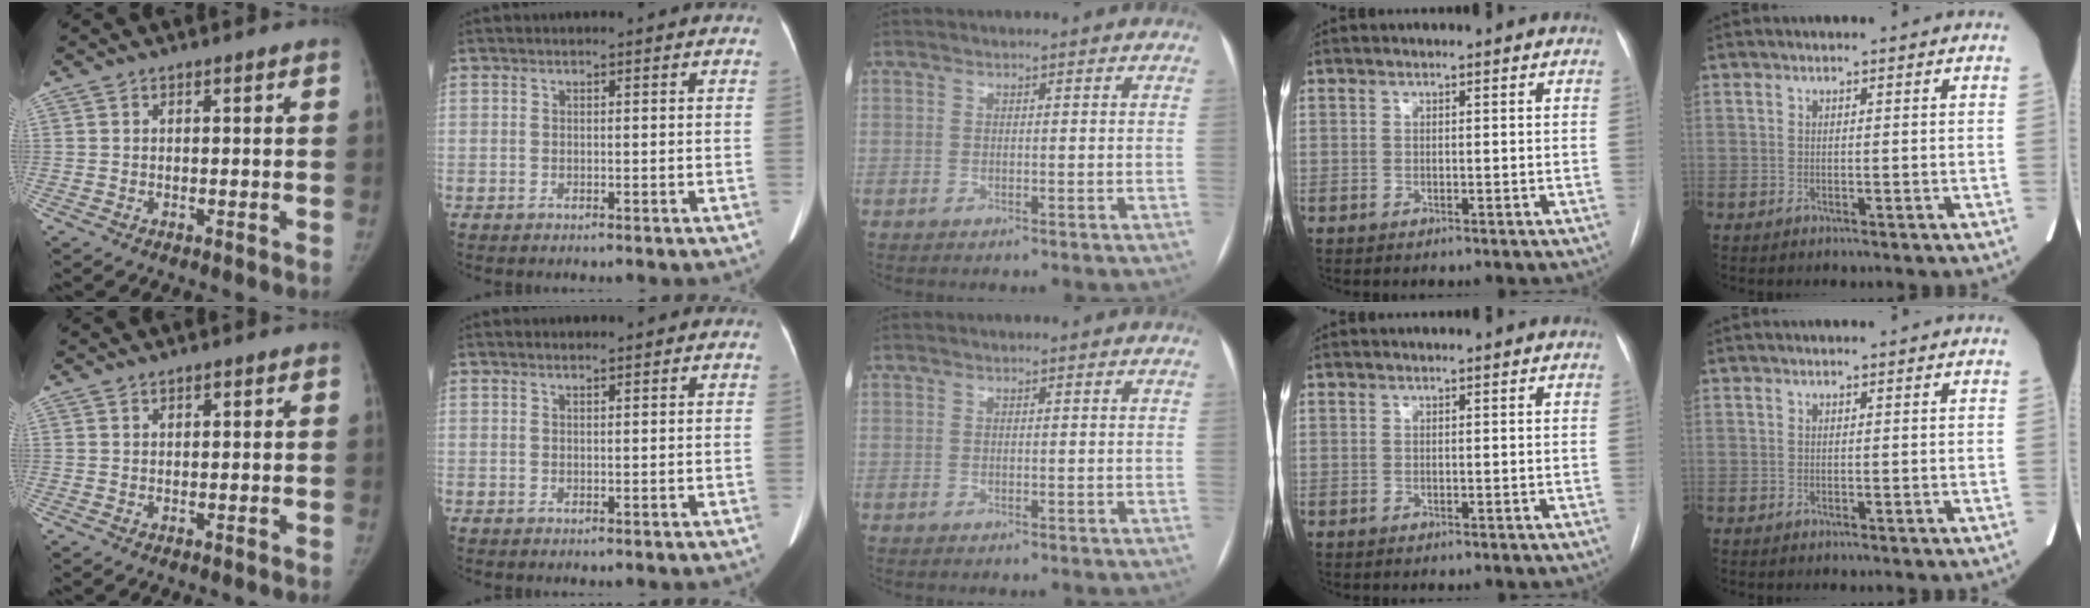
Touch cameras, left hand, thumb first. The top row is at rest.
{"thumb": {"total": 0.8, "force": [0.3, 0.5, 0.4], "torque": [-0.002, 0.000, 0.004]}, "index": {"total": 0.7, "force": [0.7, 0.1, 0.3], "torque": [-0.010, 0.003, 0.012]}}